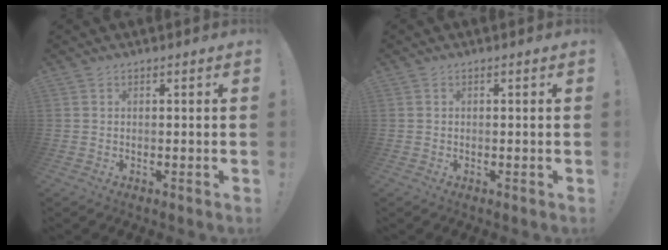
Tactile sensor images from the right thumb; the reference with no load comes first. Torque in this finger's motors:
{"motor_torque": [0.07, -0.05, -0.06, 0.17, 0.00]}